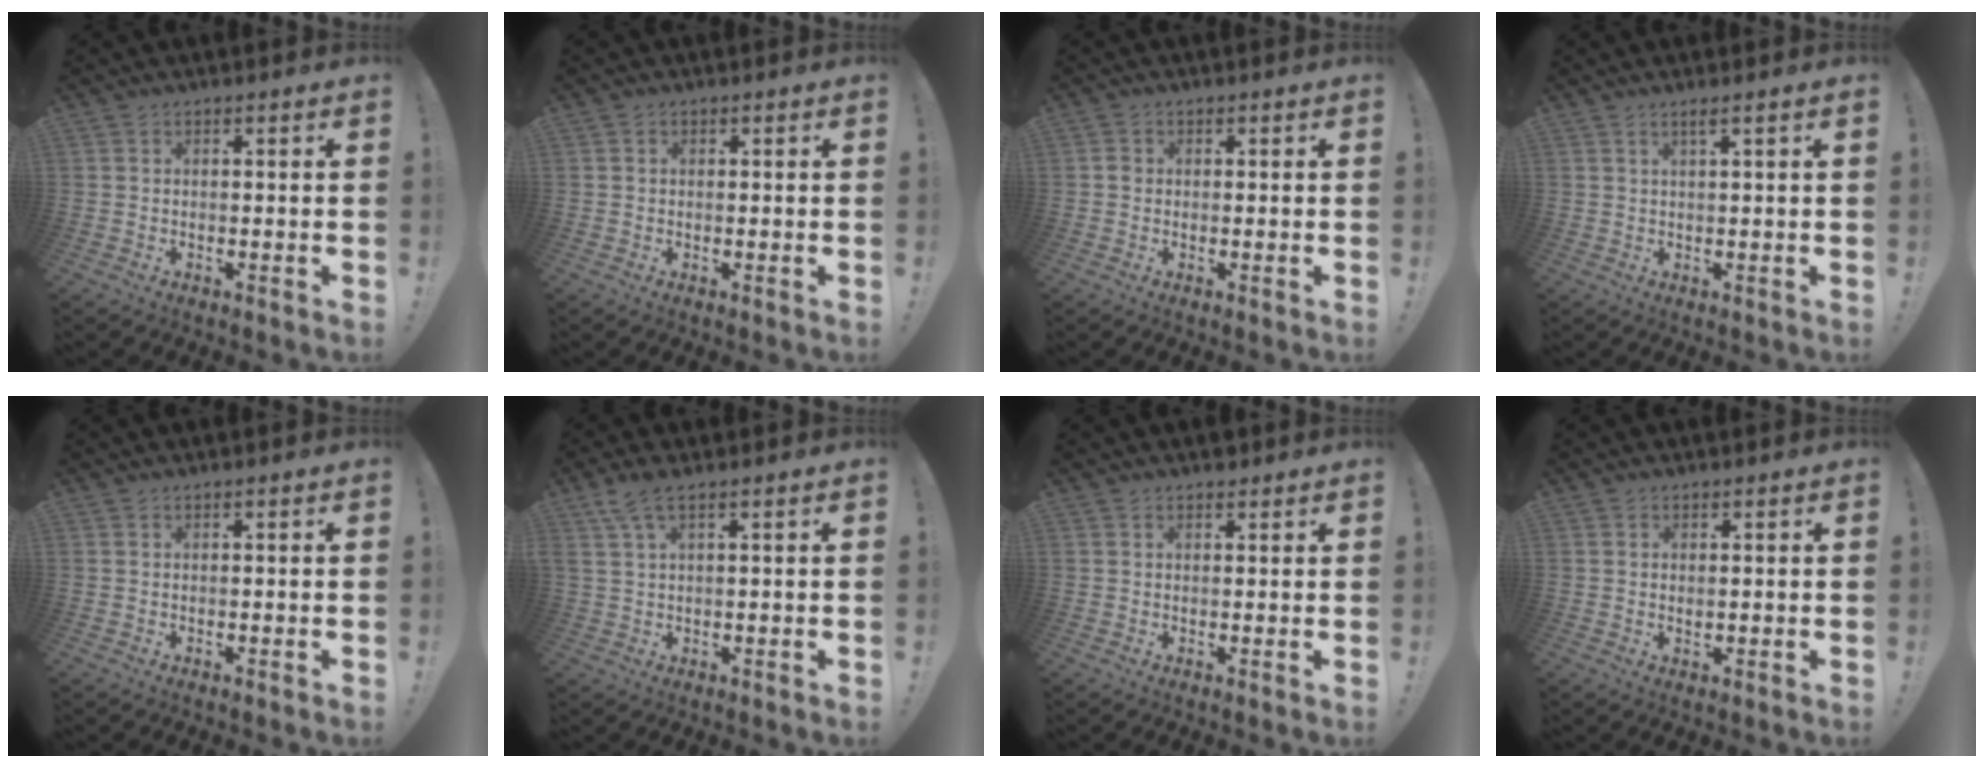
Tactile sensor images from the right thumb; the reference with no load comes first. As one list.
[{"total": 0.7, "force": [-0.1, 0.6, 0.1], "torque": [-0.004, 0.003, -0.001]}, {"total": 1.4, "force": [-0.1, 1.2, 0.6], "torque": [-0.009, 0.003, -0.003]}, {"total": 2.2, "force": [1.1, -0.2, 1.9], "torque": [-0.033, -0.003, 0.016]}, {"total": 0.0}, {"total": 5.3, "force": [2.9, 1.2, 4.3], "torque": [-0.085, -0.004, 0.054]}, {"total": 1.4, "force": [1.2, 0.7, 0.4], "torque": [0.006, -0.006, 0.020]}, {"total": 0.7, "force": [0.6, 0.3, 0.3], "torque": [-0.004, -0.002, 0.011]}]